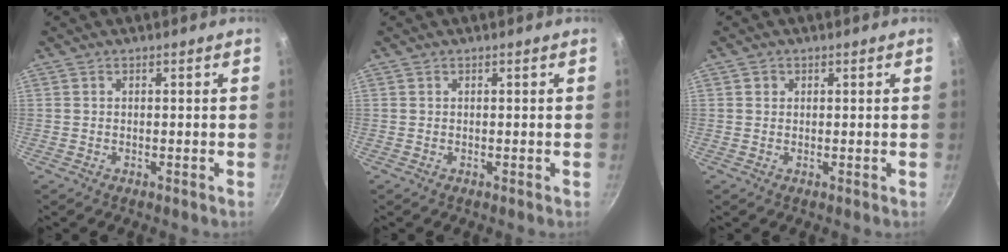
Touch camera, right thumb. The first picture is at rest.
{"total": 0.0}
{"total": 0.9, "force": [0.4, 0.8, 0.2], "torque": [0.000, 0.000, 0.002]}